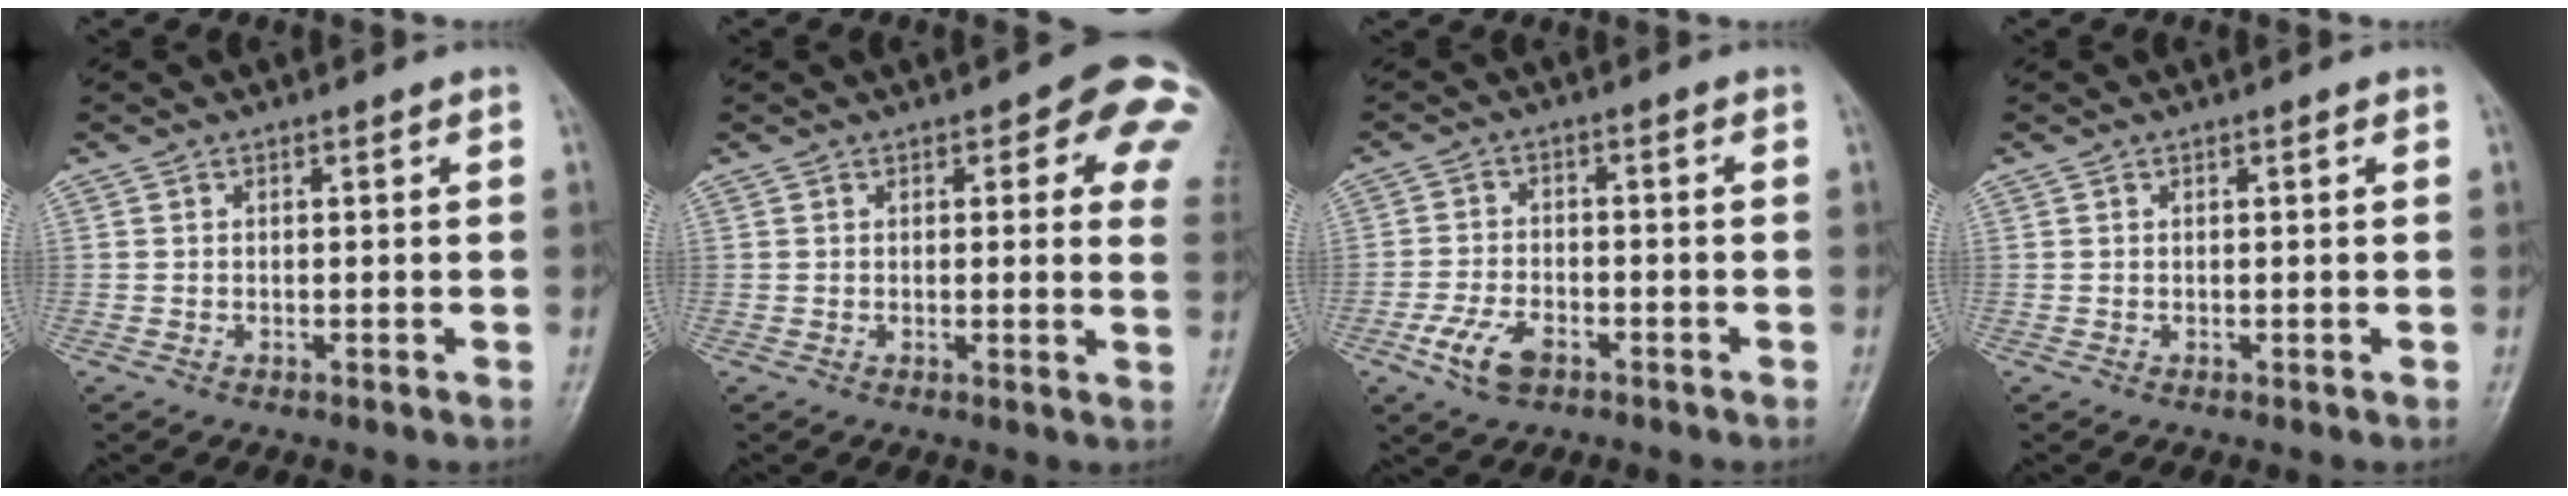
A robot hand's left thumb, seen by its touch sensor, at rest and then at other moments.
{"total": 10.6, "force": [3.8, 4.2, 9.0], "torque": [-0.056, -0.006, 0.031]}
{"total": 6.5, "force": [-3.4, 3.5, 4.3], "torque": [-0.087, 0.013, -0.063]}
{"total": 0.0}